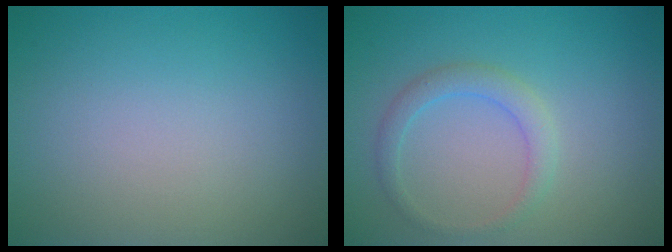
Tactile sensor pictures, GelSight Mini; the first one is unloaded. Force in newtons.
{"total": 2.0, "press": 2.0, "slide": 0.1}